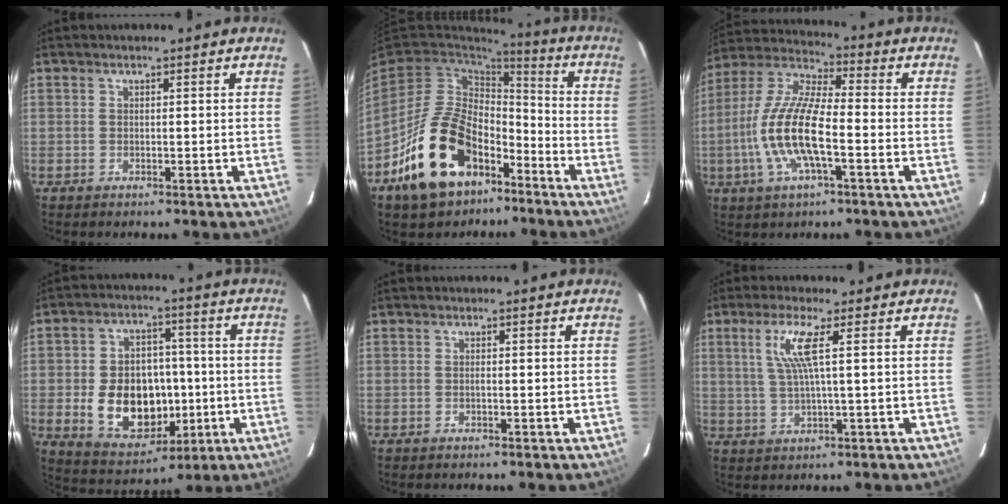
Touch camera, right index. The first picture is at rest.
{"total": 20.7, "force": [-11.3, 12.5, 12.0], "torque": [-0.249, 0.017, -0.169]}
{"total": 14.8, "force": [-4.0, 4.3, 13.5], "torque": [-0.281, -0.001, -0.082]}
{"total": 15.4, "force": [-2.6, 11.2, 10.2], "torque": [-0.214, 0.016, -0.016]}
{"total": 0.0}
{"total": 6.0, "force": [1.8, -0.5, 5.7], "torque": [-0.108, -0.001, 0.042]}